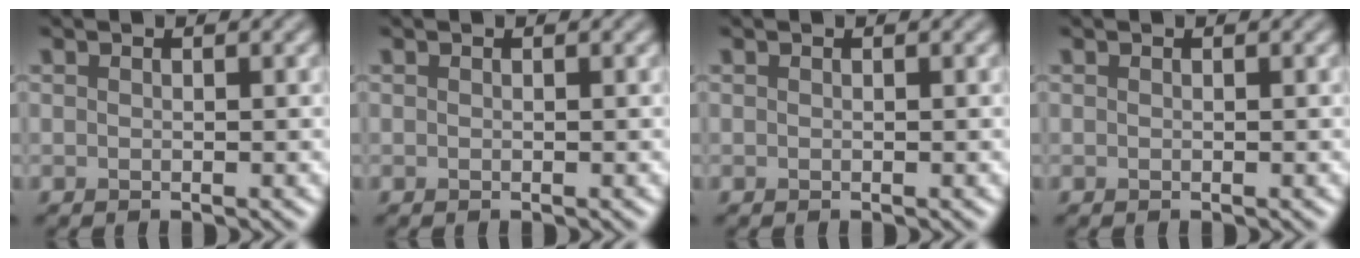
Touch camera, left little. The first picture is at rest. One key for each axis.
{"total": 0.0}
{"total": 0.0}
{"total": 0.0}